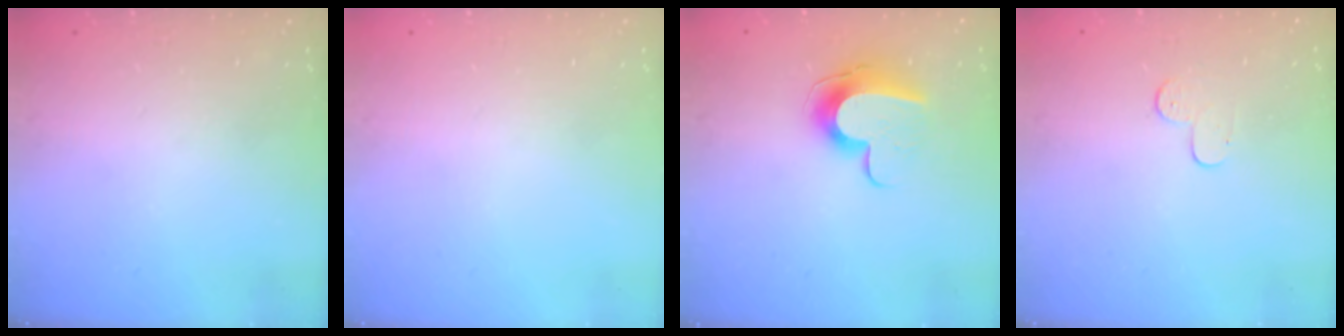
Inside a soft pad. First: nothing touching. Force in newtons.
{"total": 0.0}
{"total": 10.4, "press": 10.4, "slide": 0.3}
{"total": 3.9, "press": 3.8, "slide": 0.3}